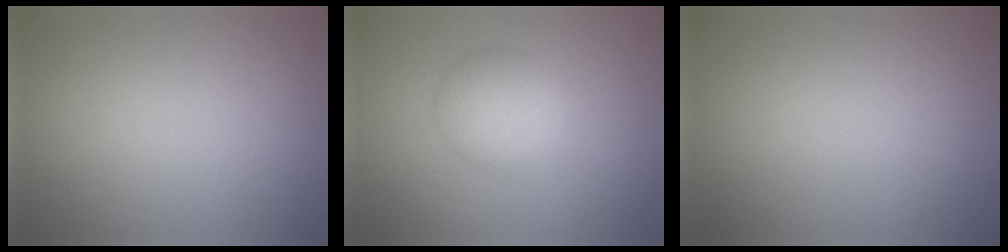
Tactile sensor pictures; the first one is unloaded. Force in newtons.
{"total": 3.5, "press": 3.5, "slide": 0.1}
{"total": 0.0}